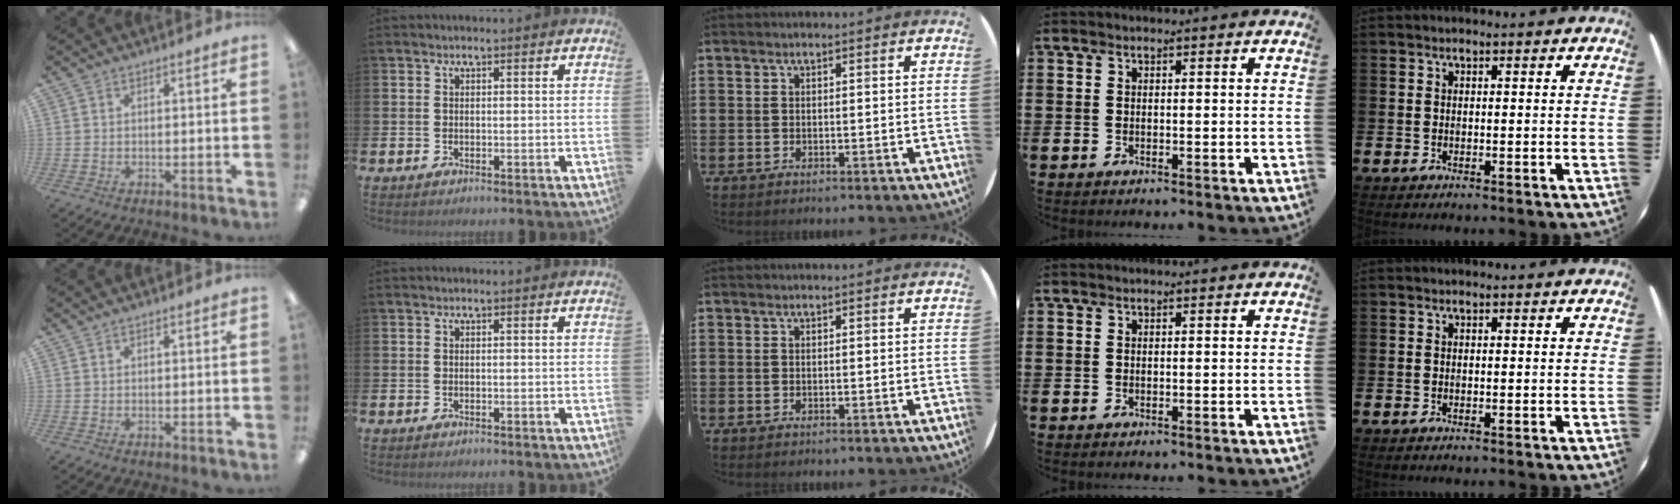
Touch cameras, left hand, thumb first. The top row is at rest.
{}